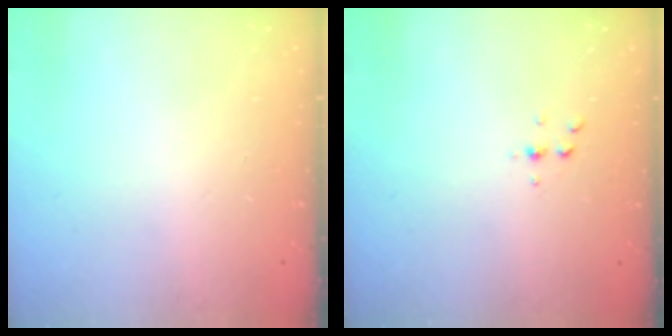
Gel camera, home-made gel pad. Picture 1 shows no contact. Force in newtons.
{"total": 2.5, "press": 2.4, "slide": 0.2}